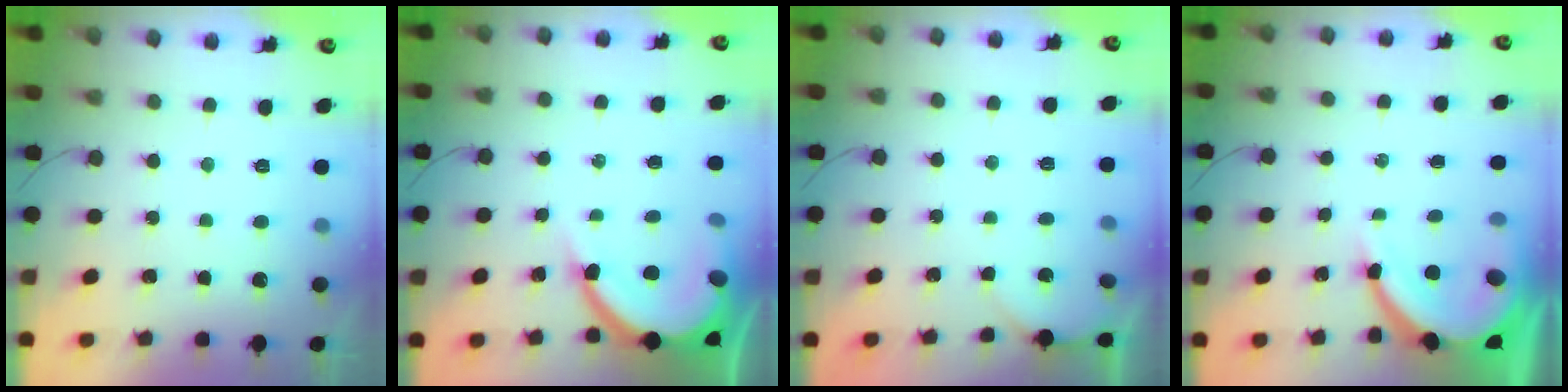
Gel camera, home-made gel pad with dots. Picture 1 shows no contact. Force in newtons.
{"total": 12.7, "press": 12.7, "slide": 0.9}
{"total": 1.0, "press": 1.0, "slide": 0.1}
{"total": 11.1, "press": 11.1, "slide": 1.3}